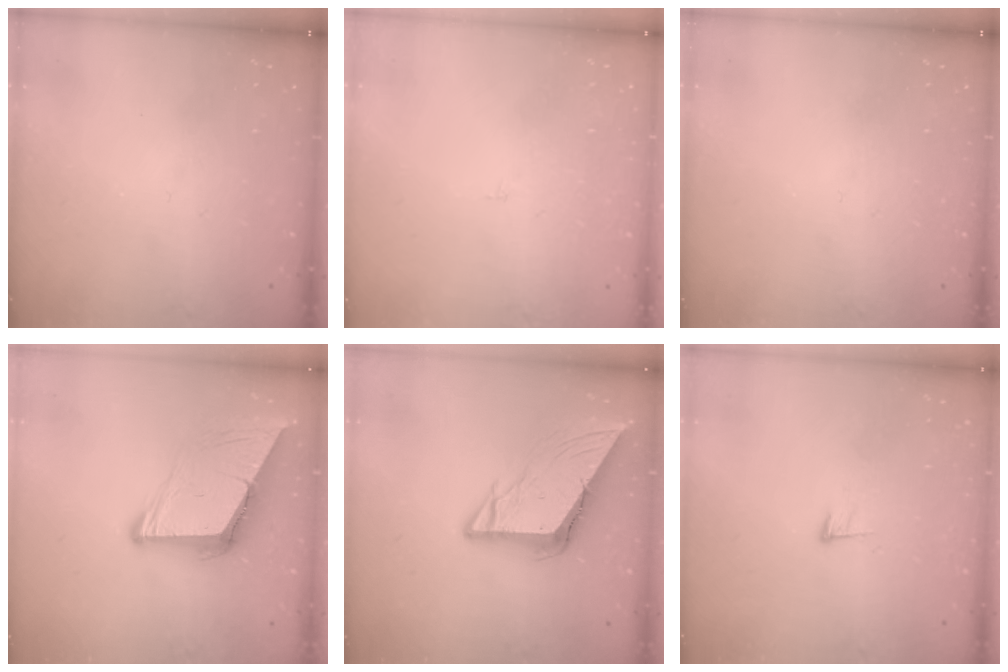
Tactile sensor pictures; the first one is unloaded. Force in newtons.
{"total": 1.6, "press": 1.6, "slide": 0.1}
{"total": 0.0}
{"total": 9.4, "press": 9.3, "slide": 1.1}
{"total": 10.7, "press": 10.6, "slide": 1.3}
{"total": 8.9, "press": 8.8, "slide": 1.6}